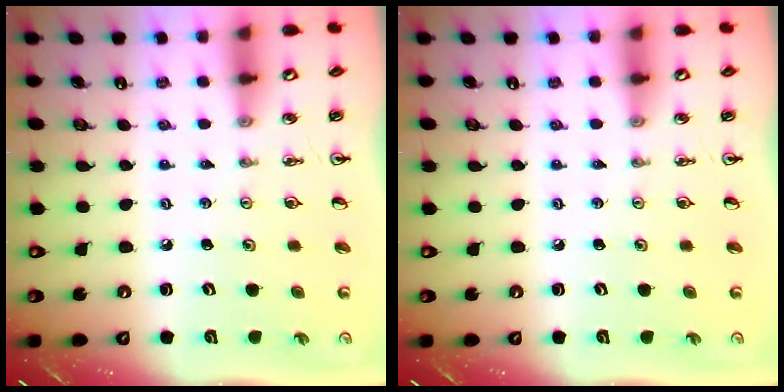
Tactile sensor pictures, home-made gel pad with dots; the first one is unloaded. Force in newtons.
{"total": 0.0}